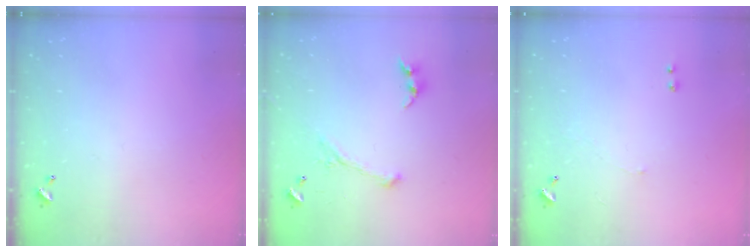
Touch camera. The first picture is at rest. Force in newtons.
{"total": 2.8, "press": 2.6, "slide": 0.9}
{"total": 1.2, "press": 1.0, "slide": 0.6}